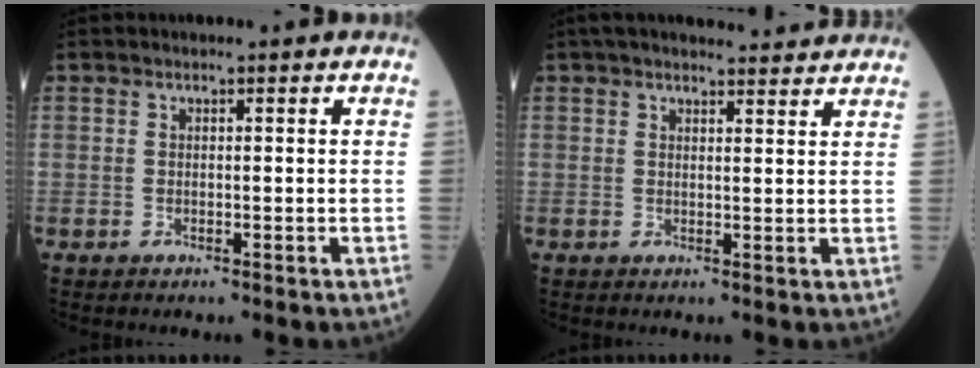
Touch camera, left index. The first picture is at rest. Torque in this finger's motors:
{"motor_torque": [1.05, -1.09, 0.02, 0.00]}